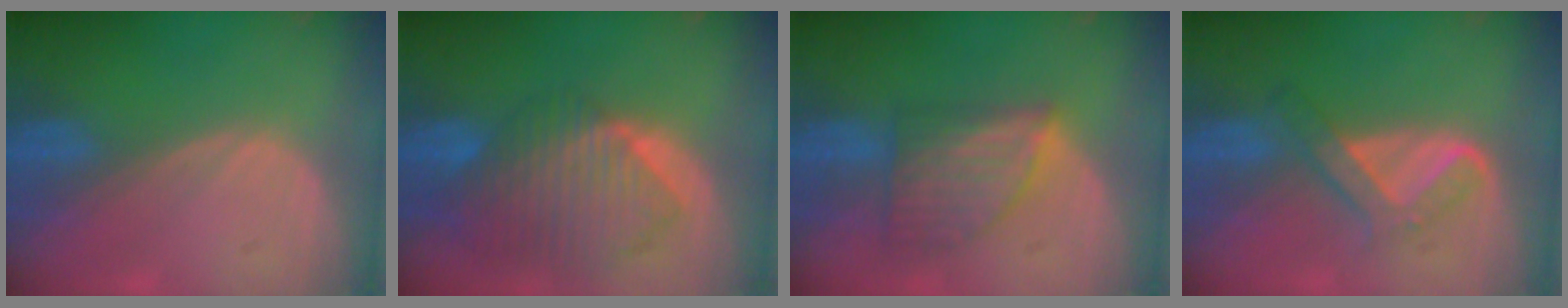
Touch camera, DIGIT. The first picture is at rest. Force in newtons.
{"total": 10.4, "press": 9.0, "slide": 5.1}
{"total": 7.0, "press": 6.6, "slide": 2.4}
{"total": 5.1, "press": 4.9, "slide": 1.2}